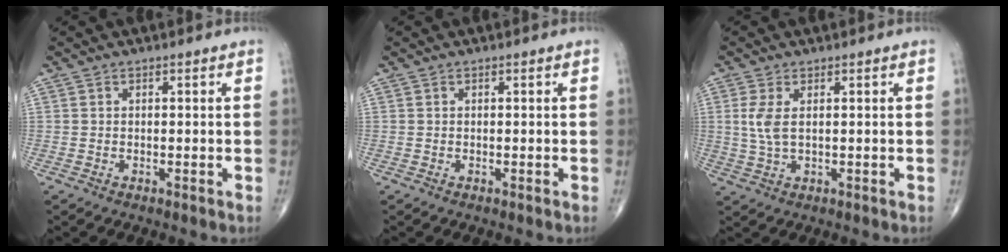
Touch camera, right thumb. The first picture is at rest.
{"total": 0.0}
{"total": 4.1, "force": [0.8, 1.7, 3.7], "torque": [-0.091, -0.003, 0.023]}